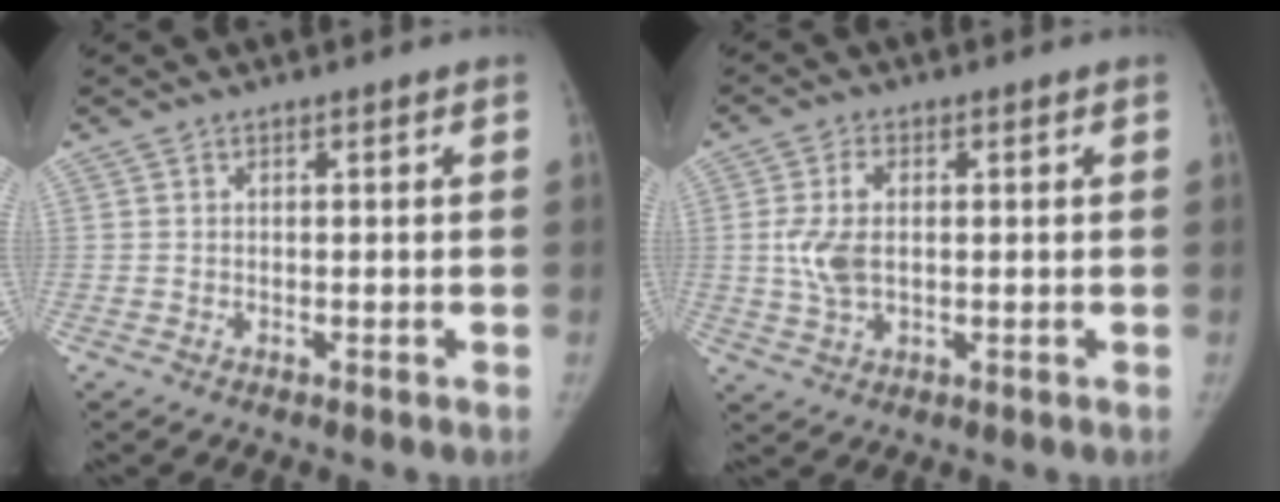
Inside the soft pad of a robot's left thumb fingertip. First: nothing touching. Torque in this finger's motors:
{"motor_torque": [0.79, 0.77, 0.84, -0.38, 0.22]}